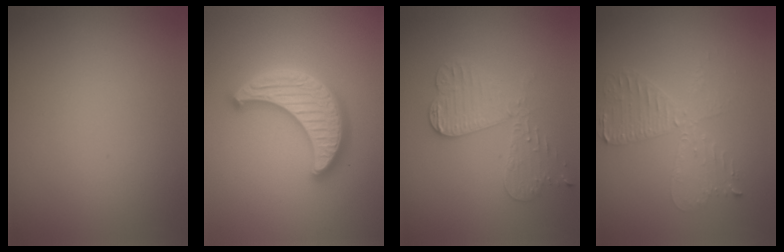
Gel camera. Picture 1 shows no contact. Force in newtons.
{"total": 5.1, "press": 5.0, "slide": 1.0}
{"total": 3.3, "press": 3.2, "slide": 0.9}
{"total": 3.8, "press": 3.3, "slide": 1.9}